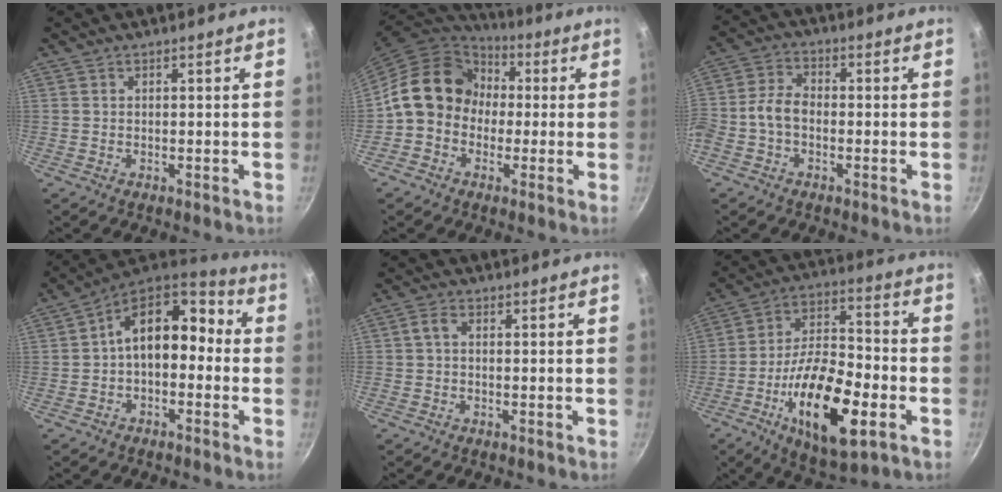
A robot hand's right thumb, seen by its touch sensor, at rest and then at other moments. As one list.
[{"total": 14.1, "force": [0.3, 11.9, 7.4], "torque": [-0.086, 0.036, -0.017]}, {"total": 6.0, "force": [-1.8, 3.8, 4.2], "torque": [-0.085, 0.033, -0.048]}, {"total": 13.8, "force": [-0.4, 9.1, 10.4], "torque": [-0.134, 0.056, -0.020]}, {"total": 2.0, "force": [-0.1, 1.0, 1.7], "torque": [-0.045, 0.010, -0.006]}, {"total": 21.5, "force": [-7.4, 8.9, 18.0], "torque": [-0.297, 0.034, -0.128]}]